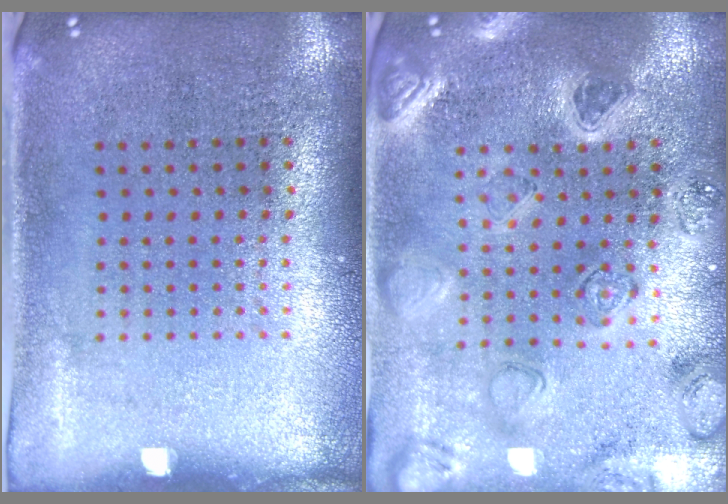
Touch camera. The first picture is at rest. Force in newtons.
{"total": 2.3, "press": 2.2, "slide": 0.4}